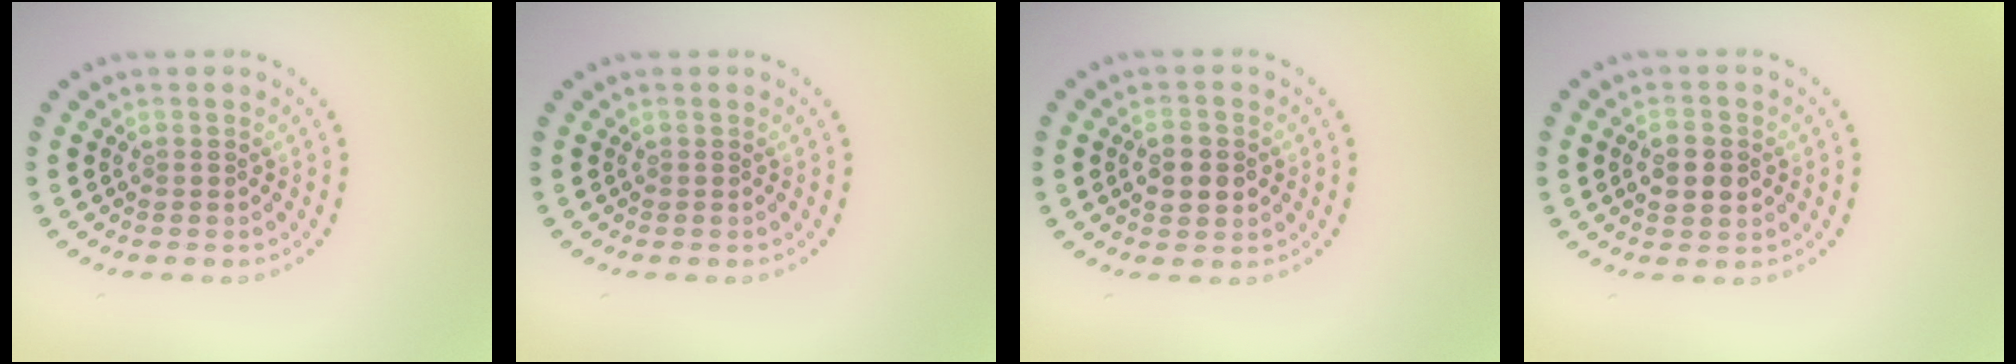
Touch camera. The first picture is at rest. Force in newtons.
{"total": 0.0}
{"total": 3.1, "press": 3.1, "slide": 0.1}
{"total": 2.9, "press": 2.9, "slide": 0.0}